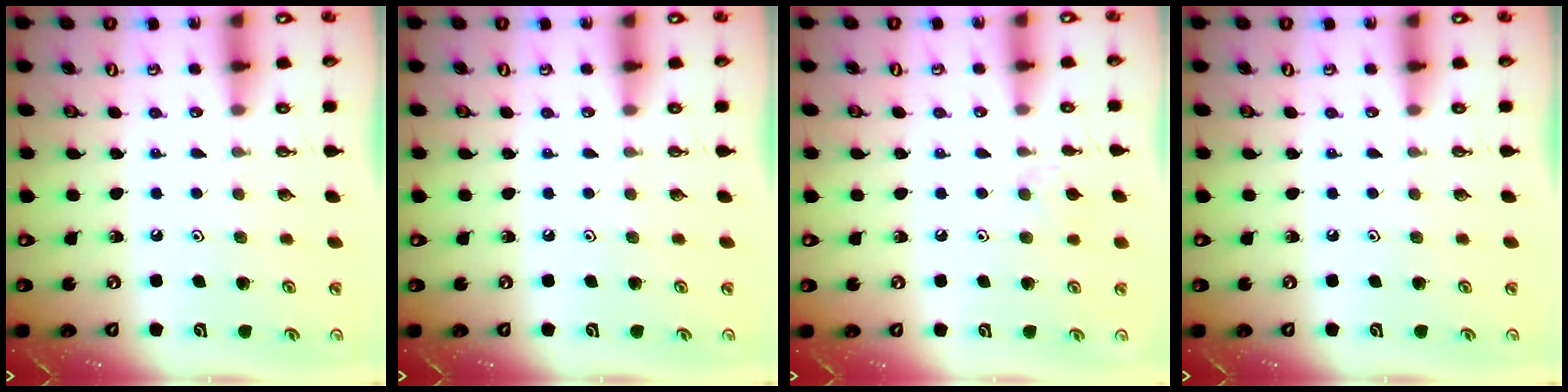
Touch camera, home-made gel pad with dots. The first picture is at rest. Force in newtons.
{"total": 0.0}
{"total": 4.2, "press": 4.1, "slide": 0.6}
{"total": 0.0}